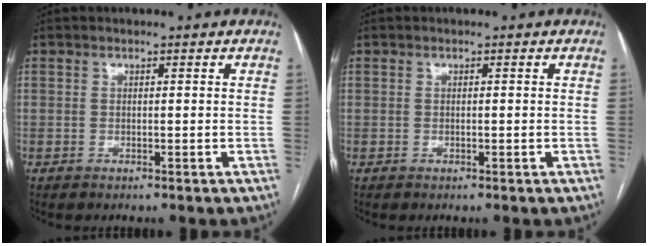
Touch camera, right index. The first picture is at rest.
{"total": 0.0}